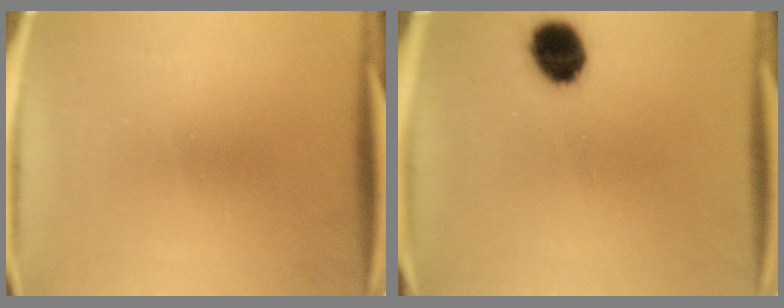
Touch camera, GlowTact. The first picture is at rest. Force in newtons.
{"total": 9.1}